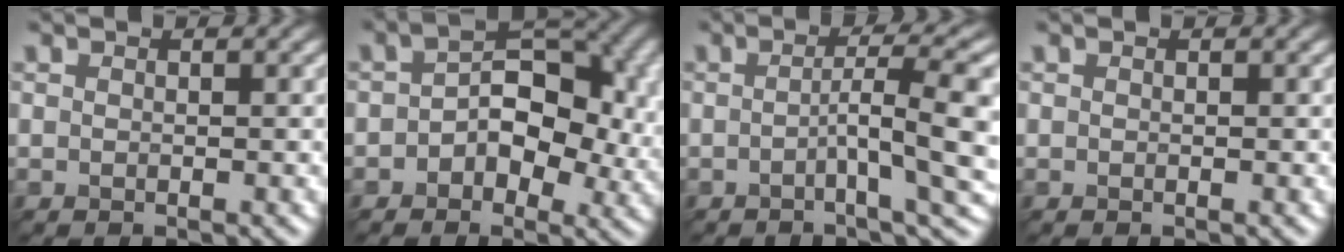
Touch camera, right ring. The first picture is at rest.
{"total": 5.9, "force": [-0.4, 3.6, 4.6], "torque": [-0.076, 0.012, -0.005]}
{"total": 6.5, "force": [-1.5, 0.4, 6.3], "torque": [-0.096, 0.008, -0.022]}
{"total": 0.0}